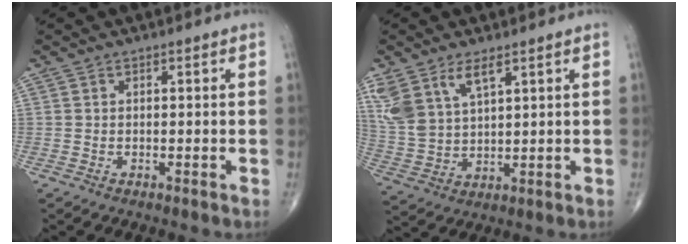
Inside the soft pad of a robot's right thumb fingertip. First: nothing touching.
{"total": 10.2, "force": [5.8, 4.8, 6.9], "torque": [-0.148, -0.014, 0.128]}